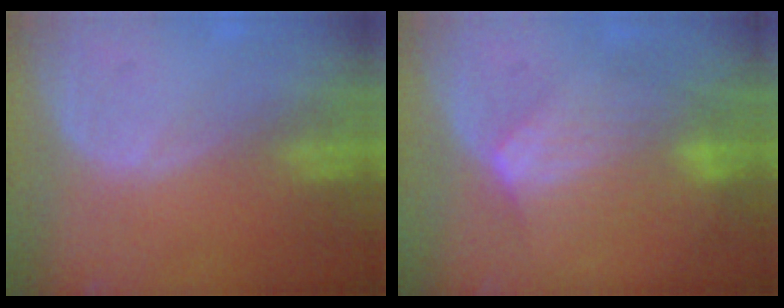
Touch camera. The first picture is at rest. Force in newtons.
{"total": 7.1, "press": 6.4, "slide": 3.0}